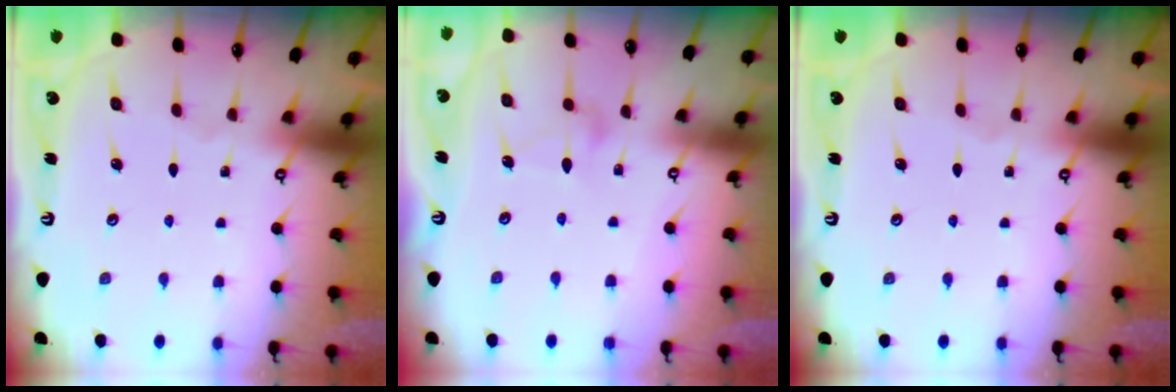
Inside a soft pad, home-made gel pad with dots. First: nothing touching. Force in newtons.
{"total": 7.9, "press": 7.9, "slide": 0.4}
{"total": 0.0}